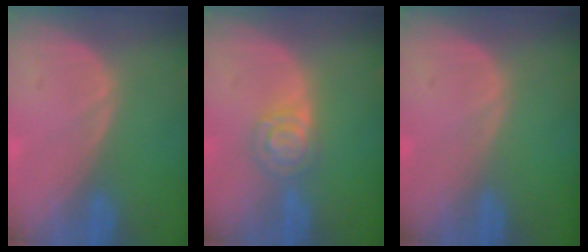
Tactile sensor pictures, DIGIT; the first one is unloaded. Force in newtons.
{"total": 4.6, "press": 4.2, "slide": 1.9}
{"total": 0.0}